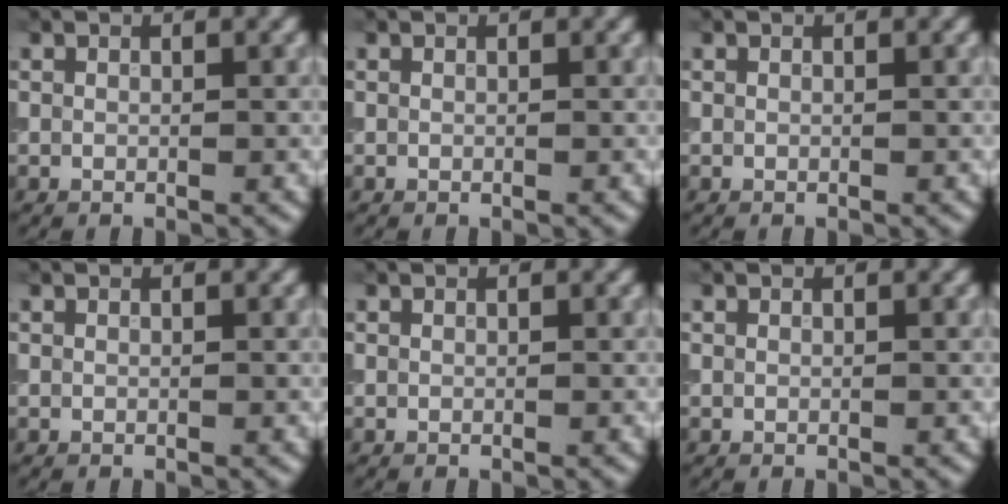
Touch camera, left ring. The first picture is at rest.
{"total": 0.0}
{"total": 0.0}
{"total": 0.0}
{"total": 0.0}
{"total": 0.0}